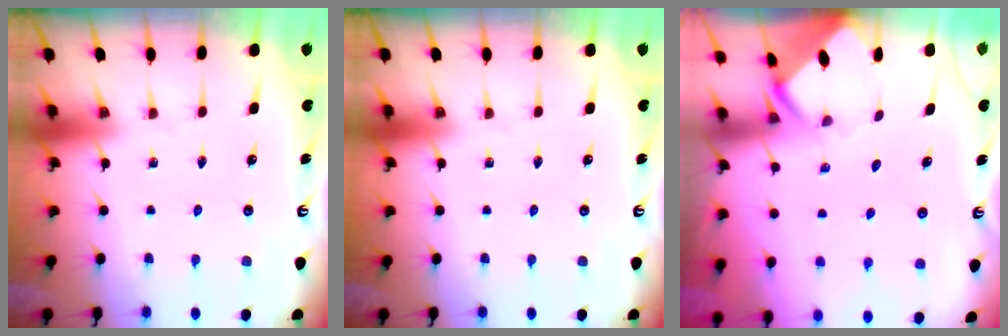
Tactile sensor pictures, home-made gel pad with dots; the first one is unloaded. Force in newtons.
{"total": 0.0}
{"total": 3.7, "press": 3.7, "slide": 0.2}